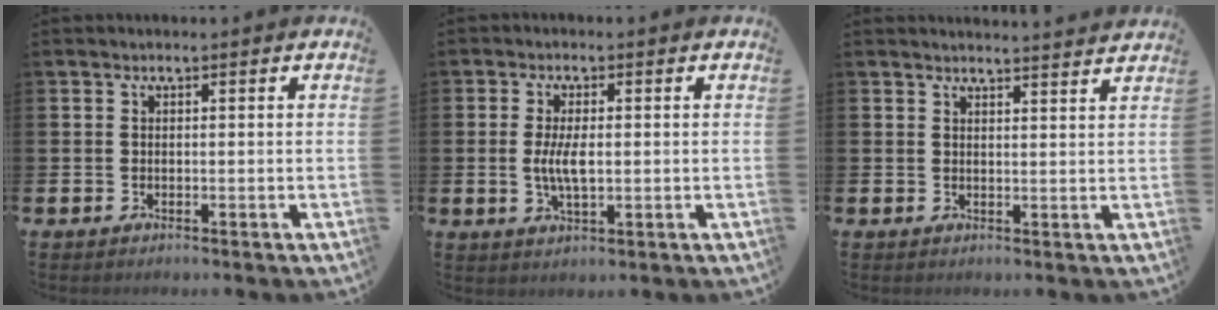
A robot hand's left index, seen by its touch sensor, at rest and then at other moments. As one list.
[{"total": 4.3, "force": [0.1, 1.7, 3.9], "torque": [-0.065, 0.001, -0.003]}, {"total": 2.8, "force": [2.8, -0.3, -0.2], "torque": [0.007, -0.021, 0.048]}]